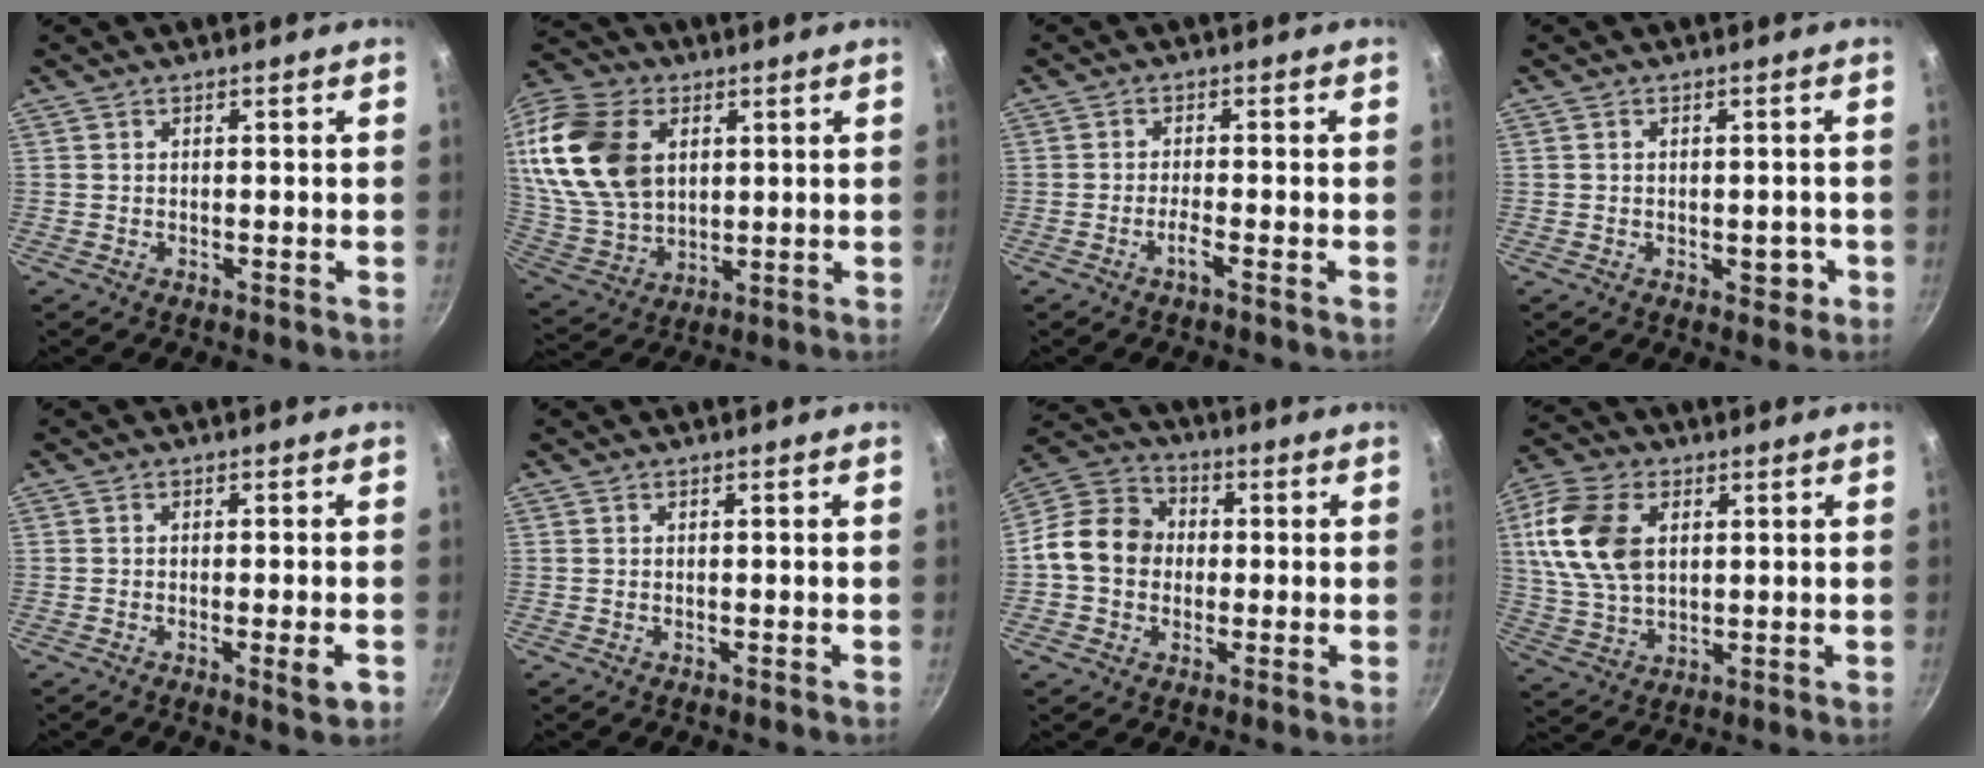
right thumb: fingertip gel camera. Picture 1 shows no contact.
{"total": 23.7, "force": [6.4, 16.5, 15.9], "torque": [-0.320, -0.005, 0.128]}
{"total": 2.2, "force": [-1.3, -0.3, 1.7], "torque": [-0.040, 0.009, -0.029]}
{"total": 2.8, "force": [-0.9, 1.7, 2.0], "torque": [0.000, 0.011, -0.010]}
{"total": 3.4, "force": [-1.3, 0.2, 3.2], "torque": [-0.049, 0.000, -0.020]}
{"total": 0.0}
{"total": 11.9, "force": [-0.4, 10.0, 6.4], "torque": [-0.082, 0.026, -0.029]}
{"total": 14.8, "force": [3.6, 9.7, 10.7], "torque": [-0.198, -0.002, 0.068]}